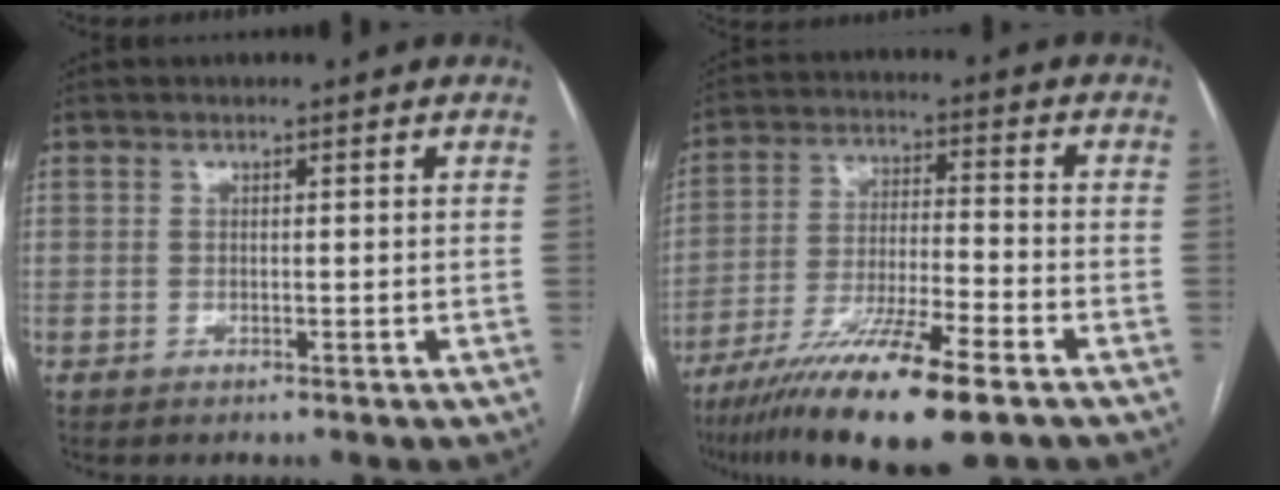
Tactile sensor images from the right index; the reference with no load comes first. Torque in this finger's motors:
{"motor_torque": [1.45, -0.69, 1.05, 0.21]}